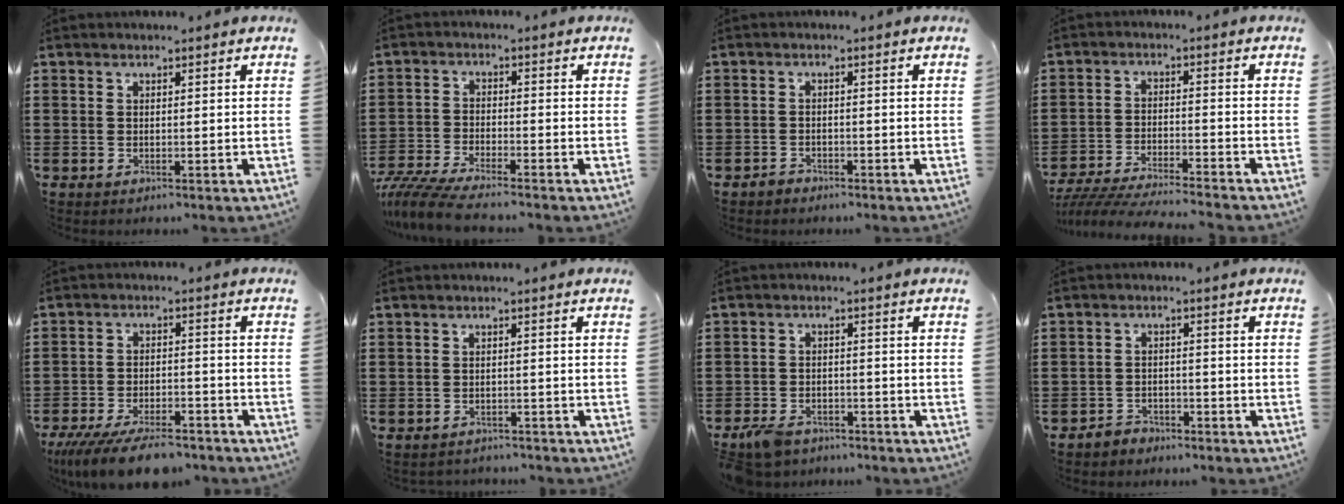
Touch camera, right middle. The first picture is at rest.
{"total": 5.3, "force": [-5.0, 0.0, 1.6], "torque": [-0.055, -0.017, -0.105]}
{"total": 1.4, "force": [-1.3, 0.6, 0.1], "torque": [-0.006, 0.001, -0.028]}
{"total": 5.2, "force": [-5.1, 0.0, 1.3], "torque": [-0.035, -0.009, -0.103]}
{"total": 7.9, "force": [-6.9, 1.5, 3.5], "torque": [-0.066, 0.007, -0.128]}
{"total": 1.4, "force": [-1.4, 0.1, -0.1], "torque": [-0.004, 0.000, -0.030]}
{"total": 4.0, "force": [-3.4, 1.5, 1.4], "torque": [-0.045, 0.000, -0.074]}
{"total": 2.5, "force": [-2.3, 0.8, -0.2], "torque": [-0.005, 0.000, -0.051]}